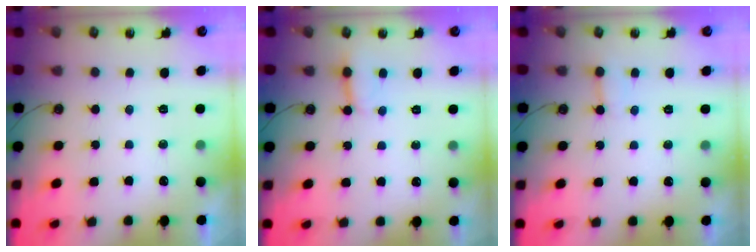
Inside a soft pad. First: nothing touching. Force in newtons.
{"total": 2.8, "press": 2.8, "slide": 0.2}
{"total": 4.7, "press": 4.7, "slide": 0.3}